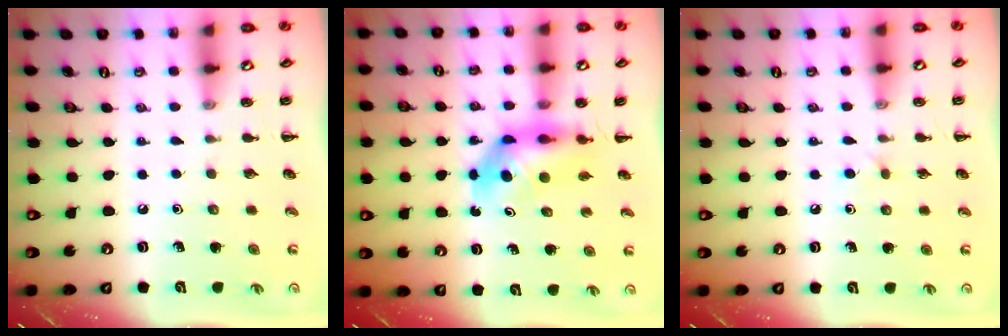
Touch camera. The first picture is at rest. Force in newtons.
{"total": 5.5, "press": 5.5, "slide": 0.7}
{"total": 2.8, "press": 2.7, "slide": 1.0}